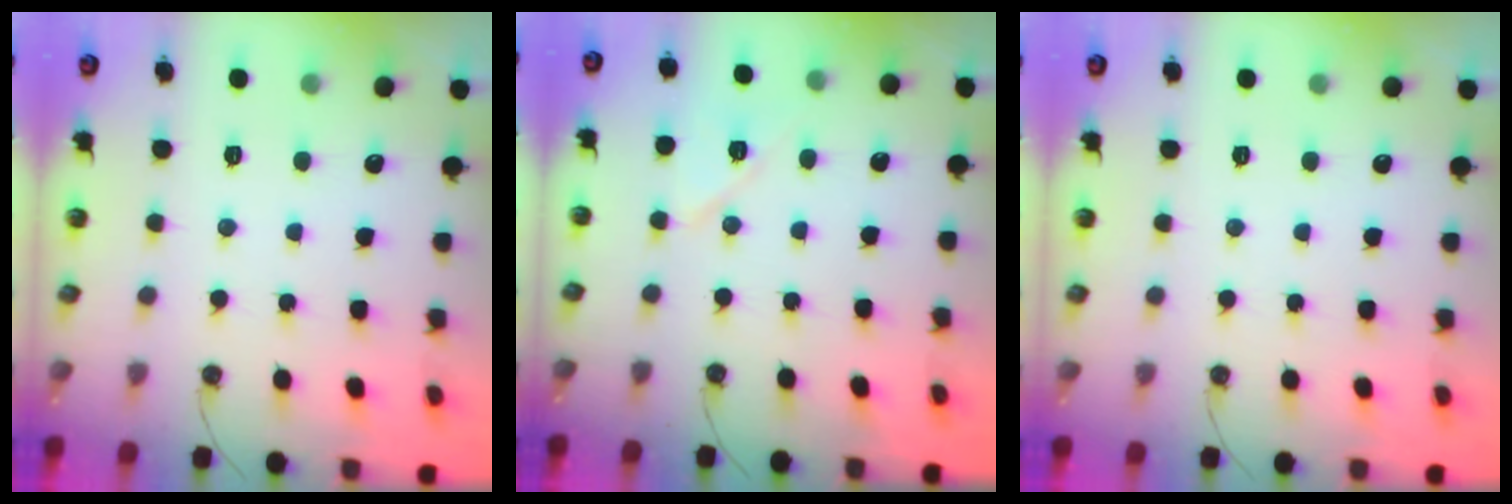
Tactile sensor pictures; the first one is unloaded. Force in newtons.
{"total": 8.2, "press": 7.7, "slide": 2.8}
{"total": 0.0}